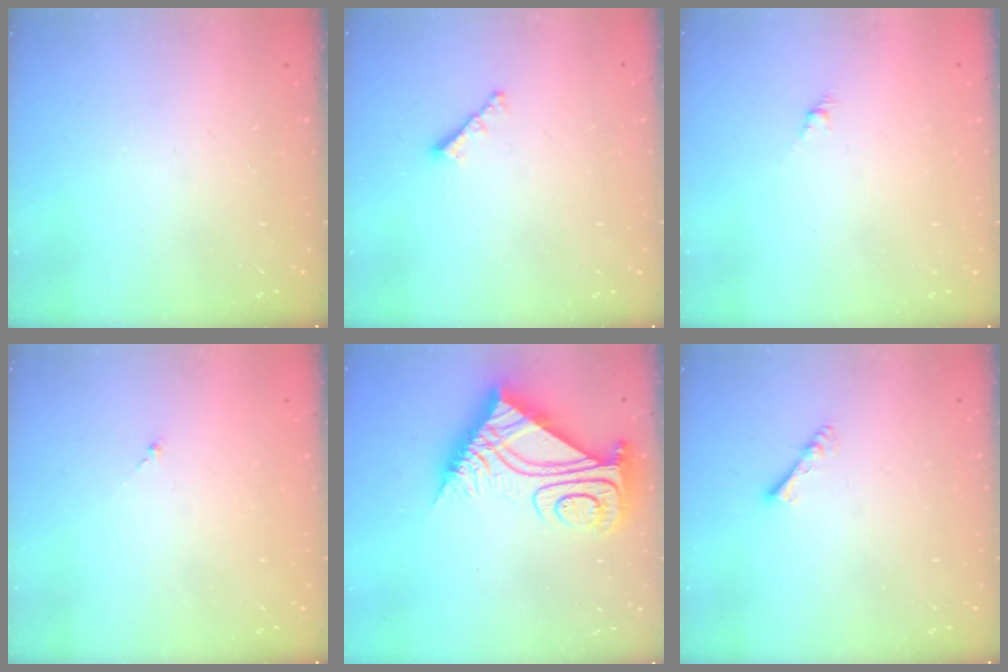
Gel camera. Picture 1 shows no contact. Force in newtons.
{"total": 2.4, "press": 2.4, "slide": 0.5}
{"total": 1.9, "press": 1.8, "slide": 0.7}
{"total": 1.0, "press": 0.8, "slide": 0.5}
{"total": 13.2, "press": 13.2, "slide": 1.3}
{"total": 2.7, "press": 2.7, "slide": 0.4}